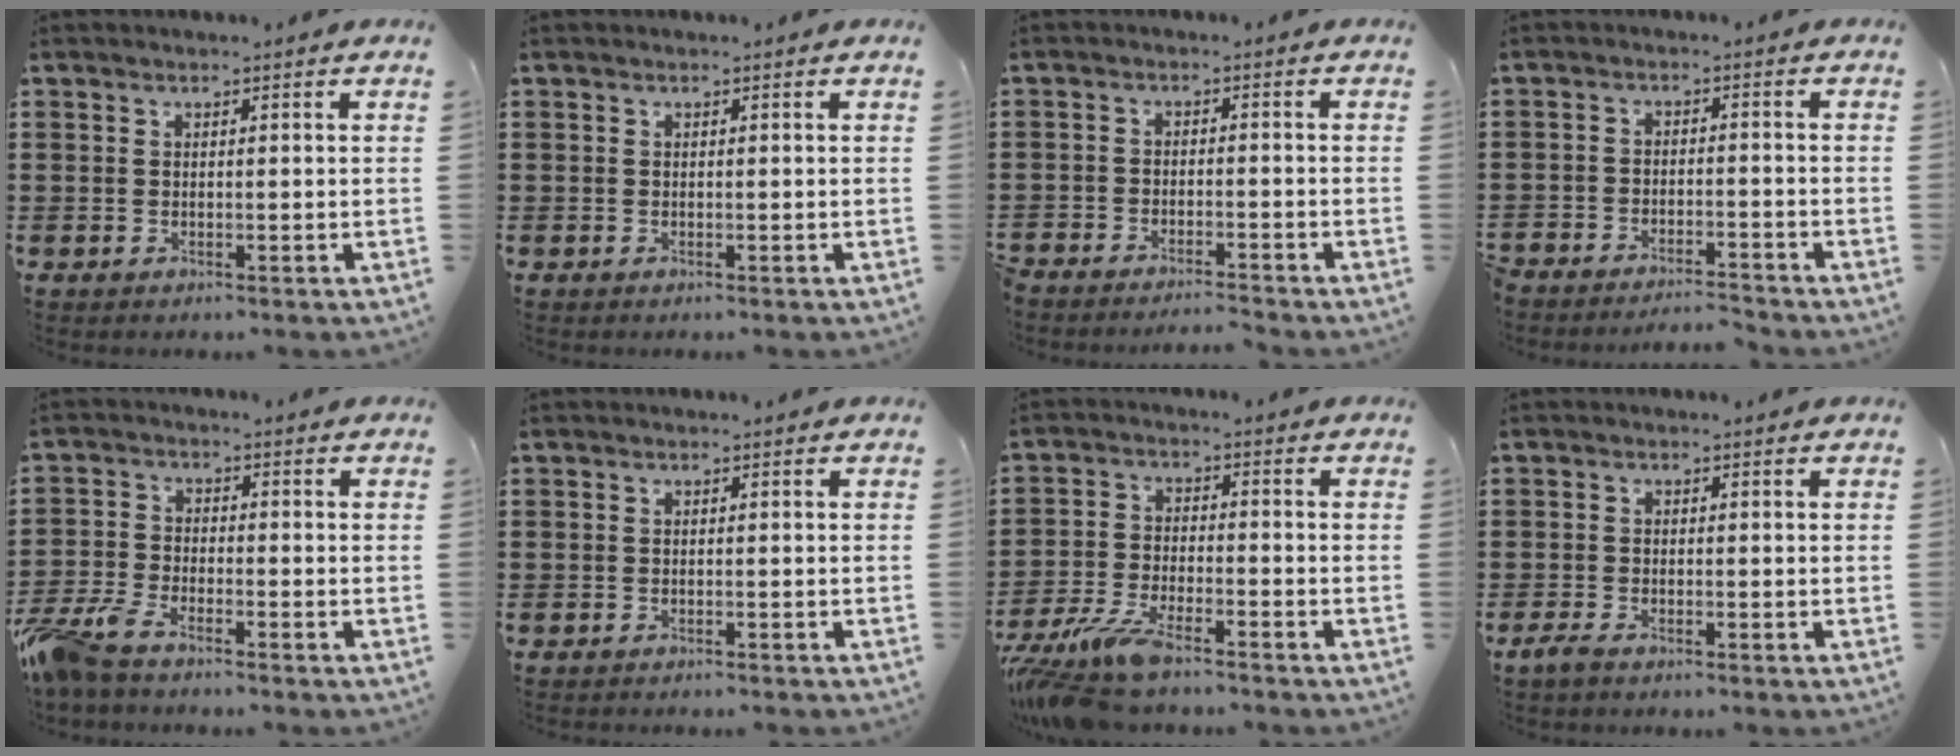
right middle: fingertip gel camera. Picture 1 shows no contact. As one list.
[{"total": 0.0}, {"total": 3.1, "force": [-3.1, -0.1, -0.2], "torque": [-0.002, 0.000, -0.066]}, {"total": 3.8, "force": [-3.8, 0.1, -0.2], "torque": [-0.002, 0.003, -0.081]}, {"total": 5.4, "force": [-4.6, 1.0, 2.6], "torque": [-0.090, -0.015, -0.099]}, {"total": 0.5, "force": [-0.5, -0.1, 0.1], "torque": [-0.005, -0.004, -0.009]}, {"total": 7.5, "force": [-6.5, 1.0, 3.7], "torque": [-0.100, -0.012, -0.131]}, {"total": 1.6, "force": [-1.2, 0.4, 0.9], "torque": [-0.025, -0.003, -0.026]}]